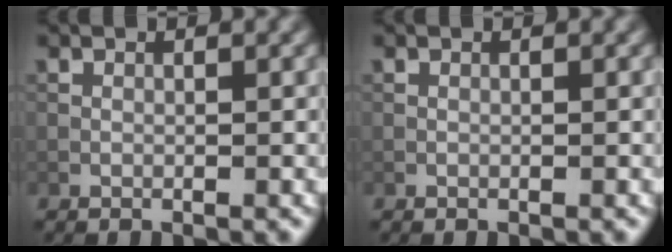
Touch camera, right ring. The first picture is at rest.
{"total": 0.0}